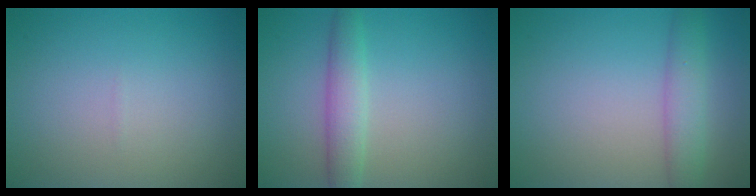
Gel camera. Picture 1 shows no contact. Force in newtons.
{"total": 2.9, "press": 2.9, "slide": 0.2}
{"total": 3.0, "press": 3.0, "slide": 0.2}